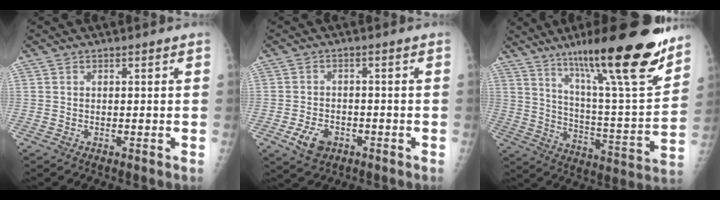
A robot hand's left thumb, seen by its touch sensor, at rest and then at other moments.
{"total": 5.0, "force": [-2.3, 3.5, 2.8], "torque": [-0.044, 0.009, -0.034]}
{"total": 25.1, "force": [17.1, 3.4, 18.1], "torque": [-0.258, -0.072, 0.275]}